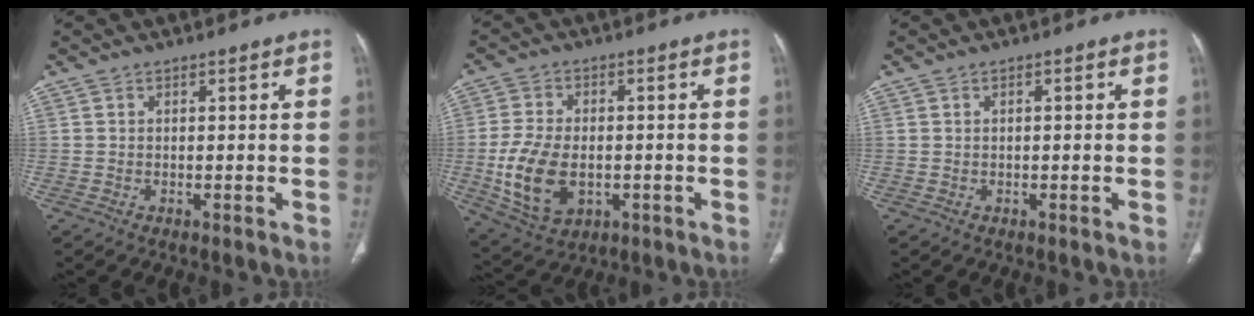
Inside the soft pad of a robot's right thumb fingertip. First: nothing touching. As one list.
[{"total": 12.6, "force": [-2.2, 8.1, 9.4], "torque": [-0.179, -0.001, -0.027]}, {"total": 0.6, "force": [0.1, 0.2, 0.6], "torque": [-0.013, 0.002, 0.002]}]